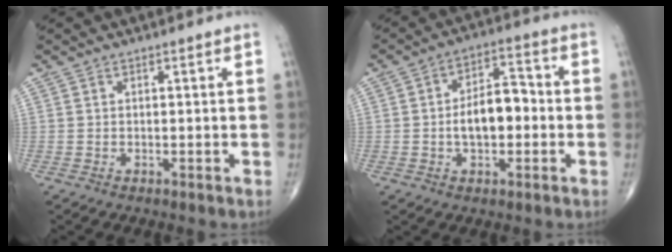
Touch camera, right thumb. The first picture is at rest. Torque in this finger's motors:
{"motor_torque": [1.22, 1.25, 1.05, -0.16, 0.07]}